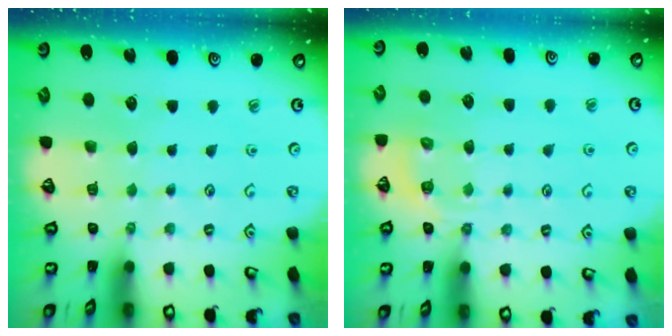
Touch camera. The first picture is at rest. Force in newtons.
{"total": 6.2, "press": 6.1, "slide": 1.3}